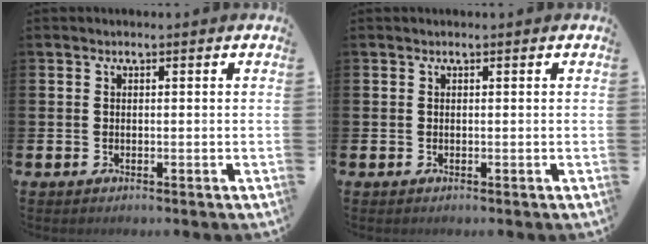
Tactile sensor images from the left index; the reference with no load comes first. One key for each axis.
{"total": 0.0}